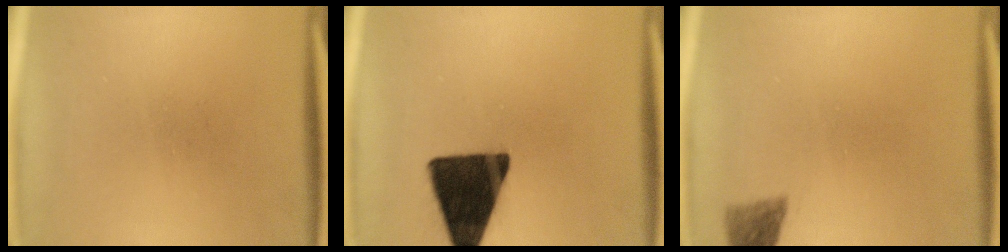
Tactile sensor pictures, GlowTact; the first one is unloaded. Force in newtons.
{"total": 16.8}
{"total": 2.8}